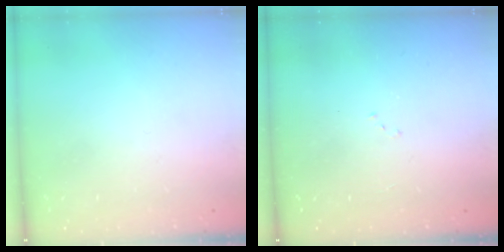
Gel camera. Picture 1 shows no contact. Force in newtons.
{"total": 5.5, "press": 5.5, "slide": 0.7}